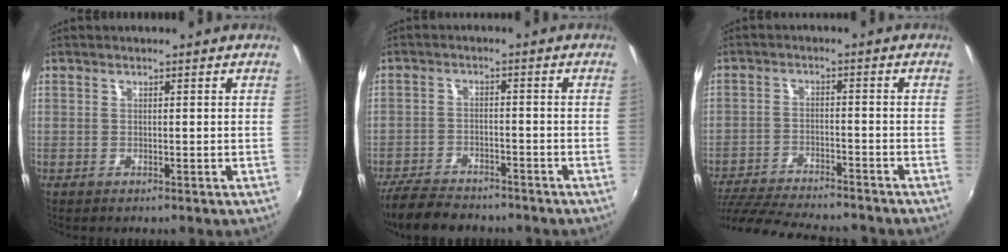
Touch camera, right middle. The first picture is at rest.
{"total": 10.2, "force": [-8.8, 3.4, 4.0], "torque": [-0.108, -0.014, -0.145]}
{"total": 18.1, "force": [-15.9, 3.3, 7.9], "torque": [-0.166, -0.026, -0.248]}